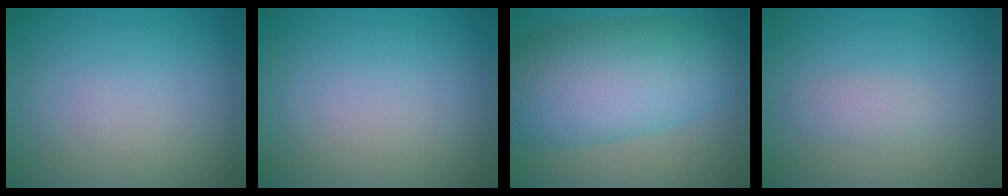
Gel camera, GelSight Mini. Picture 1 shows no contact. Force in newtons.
{"total": 0.0}
{"total": 11.4, "press": 11.4, "slide": 0.2}
{"total": 1.3, "press": 1.3, "slide": 0.0}